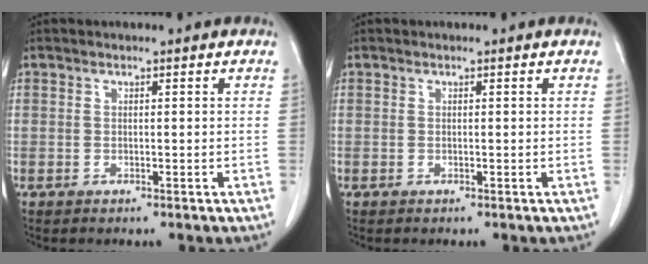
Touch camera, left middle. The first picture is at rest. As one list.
[{"total": 0.0}]